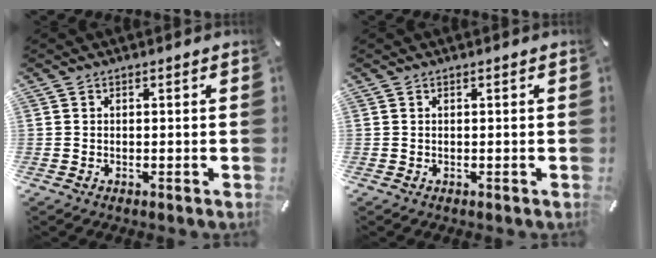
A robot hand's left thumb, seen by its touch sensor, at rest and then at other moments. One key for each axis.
{"total": 0.0}